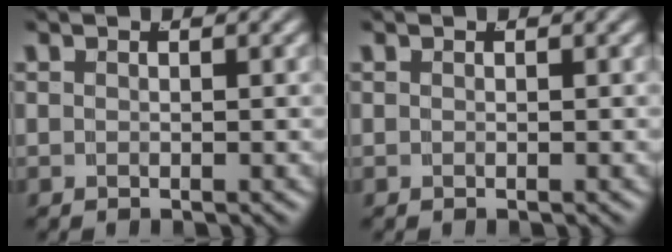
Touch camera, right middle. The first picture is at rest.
{"total": 0.0}